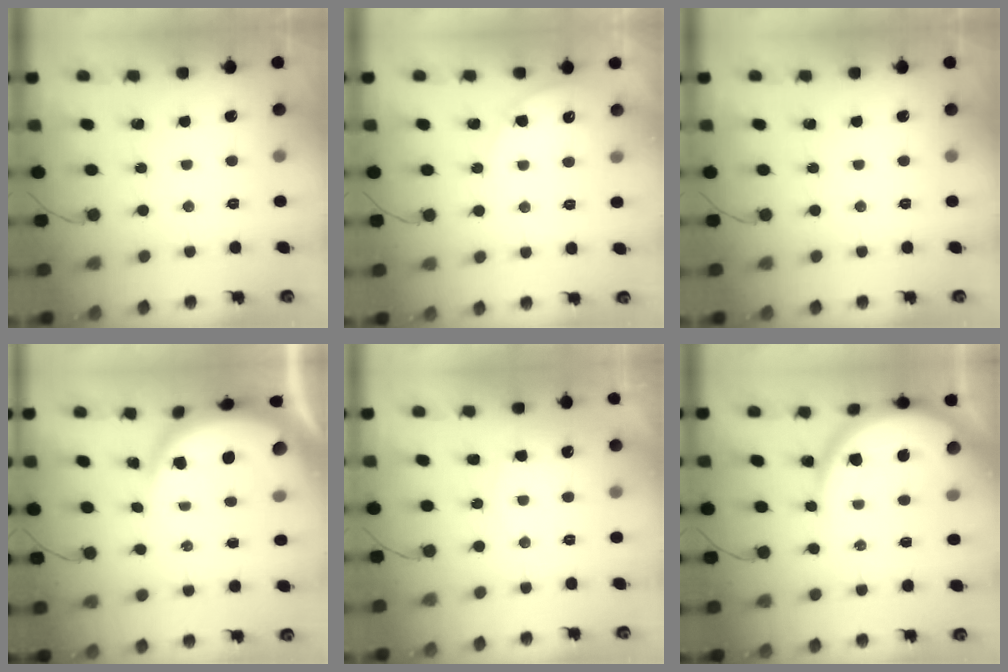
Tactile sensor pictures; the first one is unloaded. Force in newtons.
{"total": 4.6, "press": 4.6, "slide": 0.5}
{"total": 0.0}
{"total": 9.1, "press": 9.1, "slide": 0.7}
{"total": 4.6, "press": 4.6, "slide": 0.3}
{"total": 13.0, "press": 12.9, "slide": 1.7}